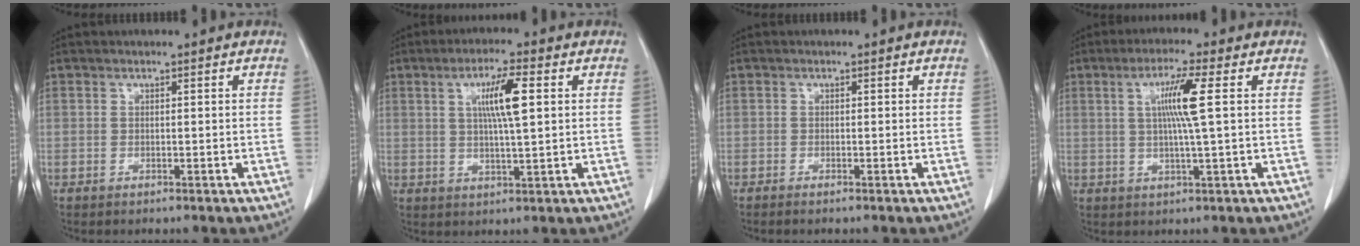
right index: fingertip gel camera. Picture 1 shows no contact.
{"total": 7.1, "force": [1.8, 0.4, 6.8], "torque": [-0.123, 0.003, 0.032]}
{"total": 0.6, "force": [-0.5, -0.1, 0.4], "torque": [-0.008, -0.001, -0.011]}
{"total": 6.7, "force": [1.3, -0.8, 6.5], "torque": [-0.120, 0.001, 0.026]}